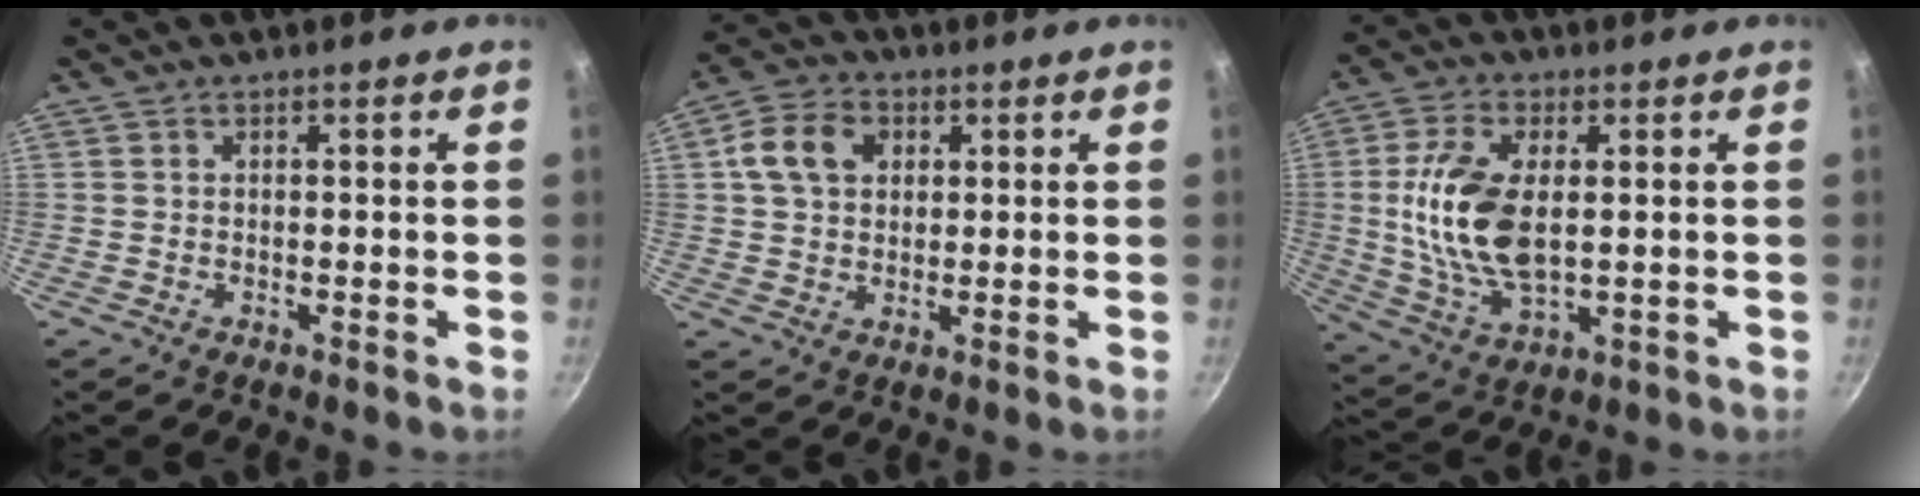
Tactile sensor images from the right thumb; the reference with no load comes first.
{"total": 8.9, "force": [2.3, 6.7, 5.4], "torque": [-0.089, 0.009, 0.037]}
{"total": 14.7, "force": [1.0, 7.7, 12.6], "torque": [-0.253, -0.008, 0.027]}